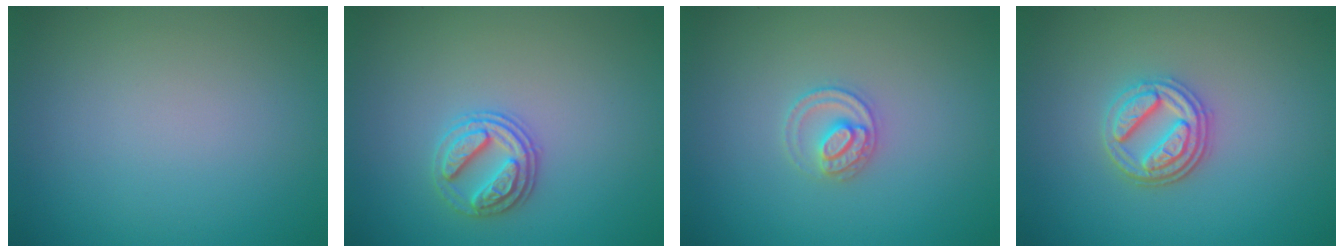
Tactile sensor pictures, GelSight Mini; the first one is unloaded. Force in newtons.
{"total": 2.7, "press": 2.7, "slide": 0.7}
{"total": 2.2, "press": 2.2, "slide": 0.2}
{"total": 3.5, "press": 3.0, "slide": 1.8}